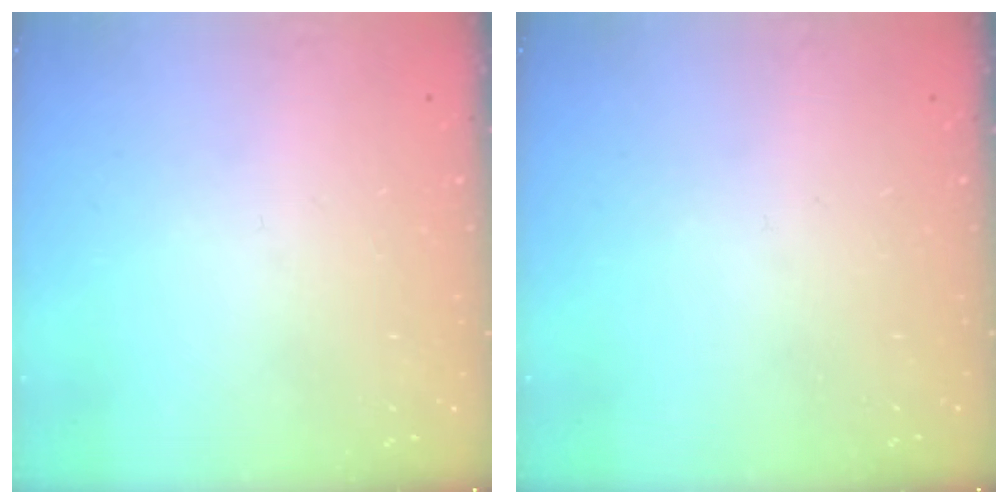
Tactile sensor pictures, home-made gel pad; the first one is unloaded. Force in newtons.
{"total": 0.0}